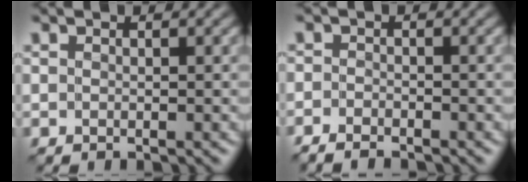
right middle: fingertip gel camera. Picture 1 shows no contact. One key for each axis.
{"total": 2.0, "fx": -2.0, "fy": 0.2, "fz": 0.2, "tx": -0.005, "ty": -0.003, "tz": -0.043}